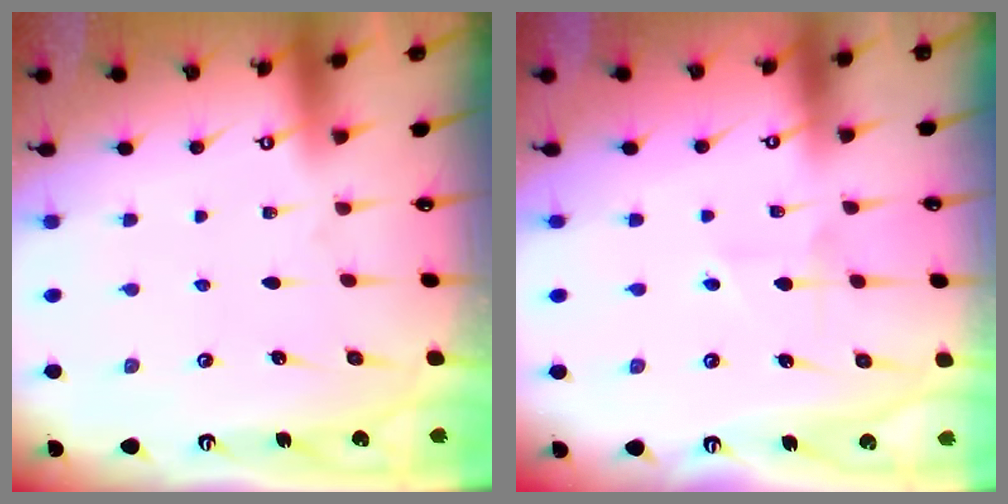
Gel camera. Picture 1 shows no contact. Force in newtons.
{"total": 3.4, "press": 3.2, "slide": 1.1}